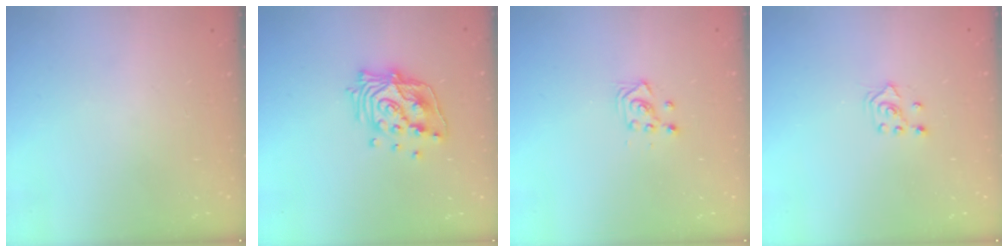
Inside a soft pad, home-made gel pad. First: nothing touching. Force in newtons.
{"total": 14.7, "press": 14.6, "slide": 1.3}
{"total": 3.0, "press": 3.0, "slide": 0.5}
{"total": 3.2, "press": 3.1, "slide": 0.9}